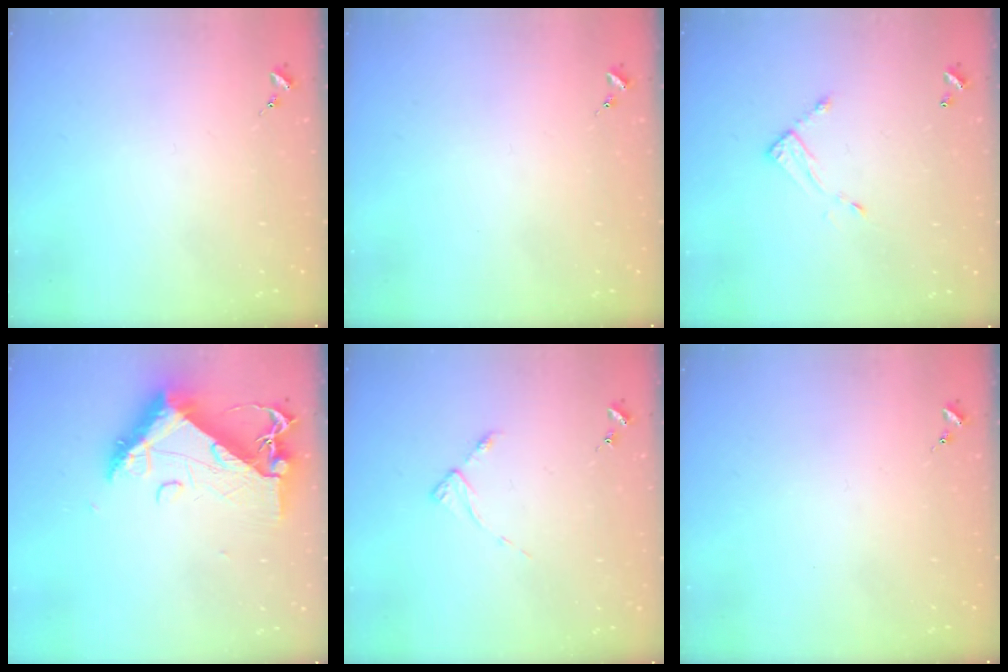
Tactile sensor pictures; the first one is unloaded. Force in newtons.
{"total": 0.0}
{"total": 5.5, "press": 5.5, "slide": 0.3}
{"total": 13.1, "press": 13.1, "slide": 1.4}
{"total": 3.5, "press": 3.5, "slide": 0.6}
{"total": 0.0}